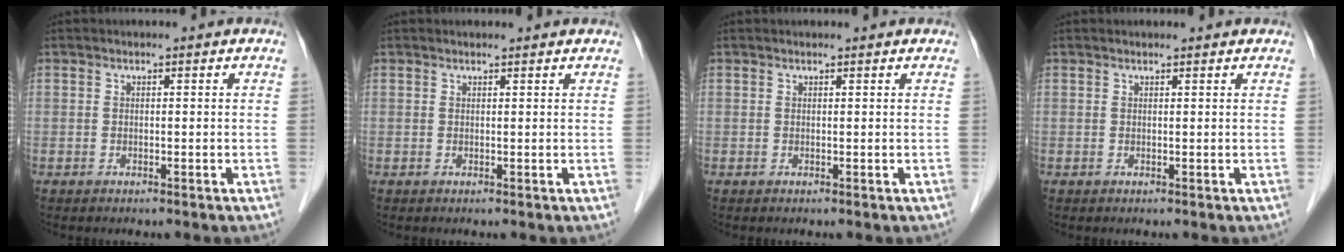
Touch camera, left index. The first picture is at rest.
{"total": 1.9, "force": [1.9, 0.1, 0.4], "torque": [-0.011, 0.010, 0.022]}
{"total": 1.0, "force": [1.0, 0.0, 0.2], "torque": [-0.009, 0.008, 0.014]}
{"total": 1.6, "force": [1.6, 0.1, 0.3], "torque": [-0.009, 0.010, 0.020]}